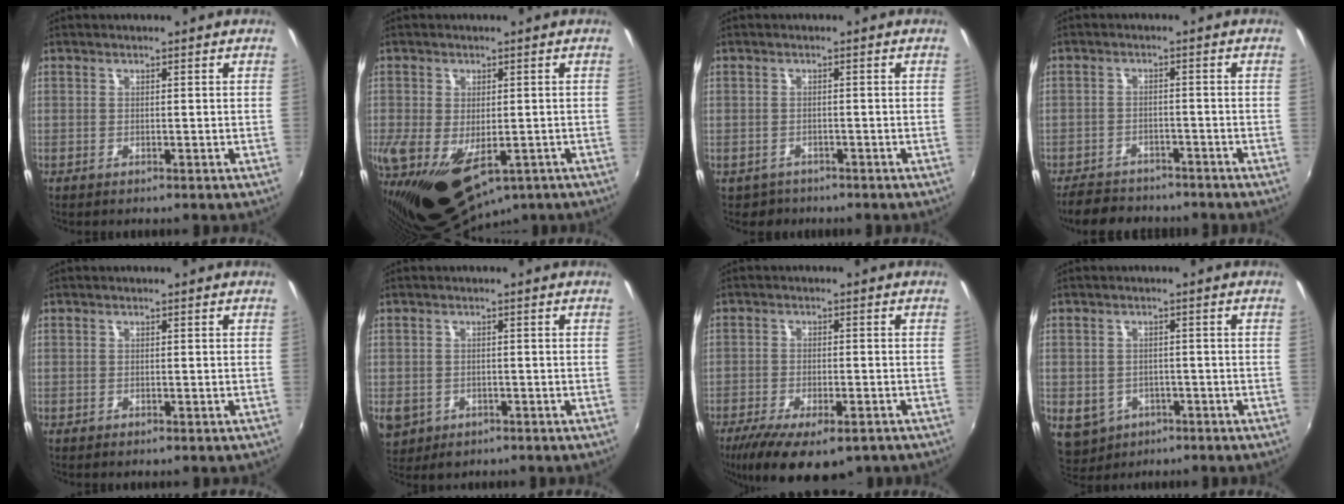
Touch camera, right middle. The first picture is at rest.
{"total": 14.1, "force": [-5.0, 7.9, 10.6], "torque": [-0.222, -0.059, -0.071]}
{"total": 2.3, "force": [-1.5, 1.7, 0.1], "torque": [-0.008, -0.001, -0.021]}
{"total": 9.2, "force": [-7.9, 3.6, 2.9], "torque": [-0.081, -0.007, -0.121]}
{"total": 0.6, "force": [-0.4, 0.2, 0.4], "torque": [-0.007, -0.003, -0.007]}
{"total": 6.7, "force": [-2.2, 5.7, 2.8], "torque": [-0.076, -0.013, -0.030]}
{"total": 14.6, "force": [-9.8, 5.3, 9.4], "torque": [-0.195, -0.049, -0.148]}
{"total": 6.5, "force": [-3.1, 5.3, 2.2], "torque": [-0.057, -0.010, -0.035]}